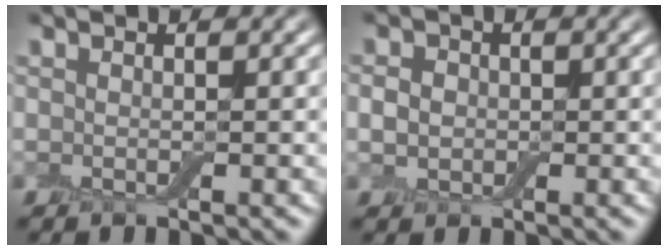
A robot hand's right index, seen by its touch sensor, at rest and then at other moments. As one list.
[{"total": 1.9, "force": [-0.1, 1.7, 0.9], "torque": [-0.016, 0.000, -0.008]}]